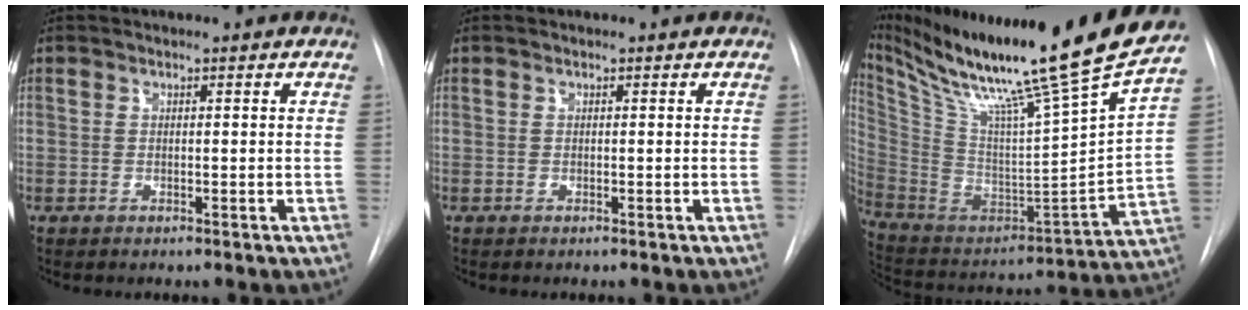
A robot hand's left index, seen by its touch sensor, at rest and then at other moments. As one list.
[{"total": 0.0}, {"total": 31.9, "force": [24.9, -1.4, 20.0], "torque": [-0.357, -0.081, 0.384]}]